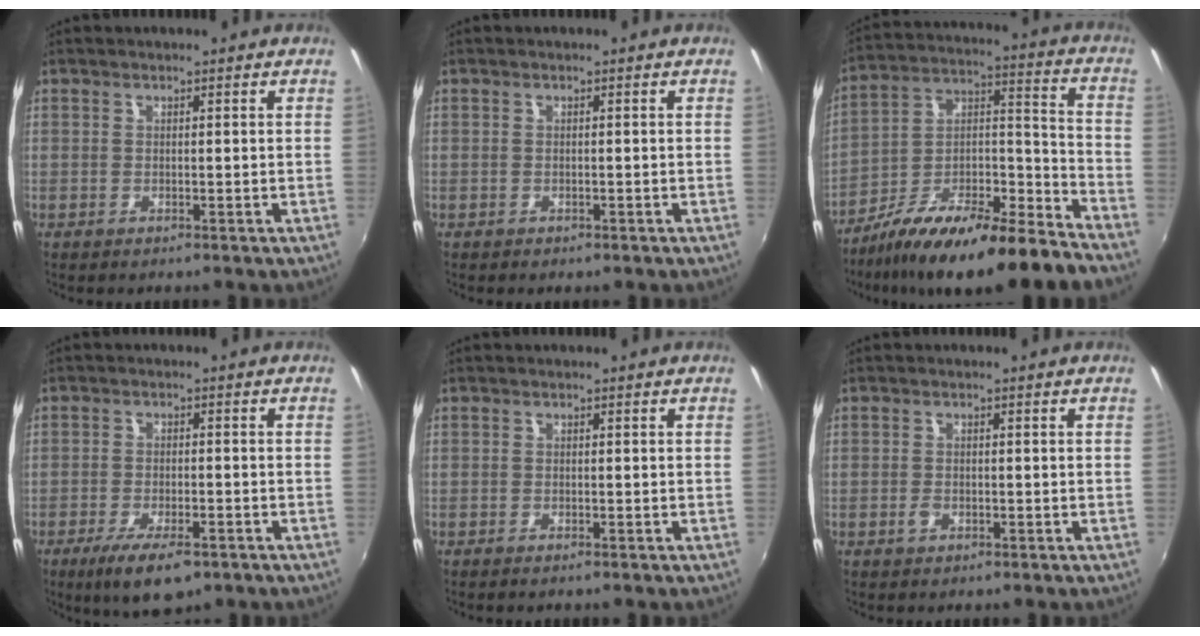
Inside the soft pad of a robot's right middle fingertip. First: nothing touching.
{"total": 0.9, "force": [-0.6, 0.6, 0.2], "torque": [-0.007, -0.004, -0.009]}
{"total": 20.0, "force": [-15.4, 2.5, 12.5], "torque": [-0.208, -0.001, -0.267]}
{"total": 8.7, "force": [-5.7, 2.6, 6.1], "torque": [-0.135, -0.028, -0.092]}
{"total": 0.6, "force": [-0.5, -0.3, 0.2], "torque": [-0.005, -0.003, -0.011]}
{"total": 1.1, "force": [-0.6, 0.6, 0.6], "torque": [-0.013, 0.000, -0.012]}